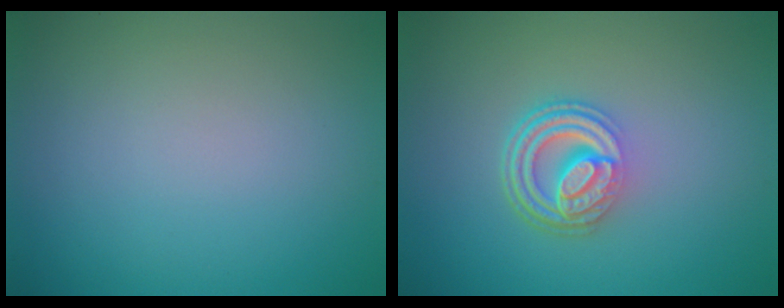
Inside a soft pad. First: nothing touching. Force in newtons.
{"total": 5.0, "press": 3.5, "slide": 3.6}